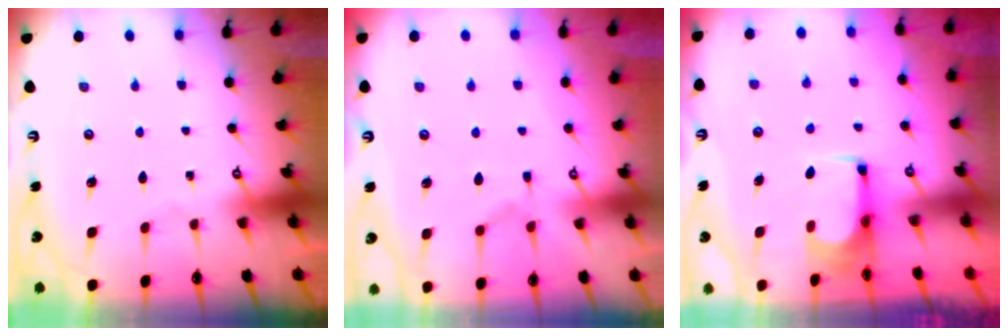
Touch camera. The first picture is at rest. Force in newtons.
{"total": 1.9, "press": 1.4, "slide": 1.3}
{"total": 5.3, "press": 5.3, "slide": 0.5}